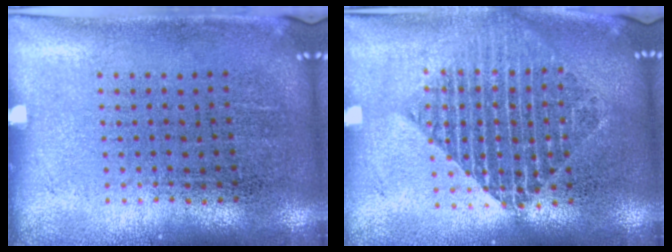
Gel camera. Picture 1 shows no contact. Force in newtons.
{"total": 1.8, "press": 1.6, "slide": 1.0}